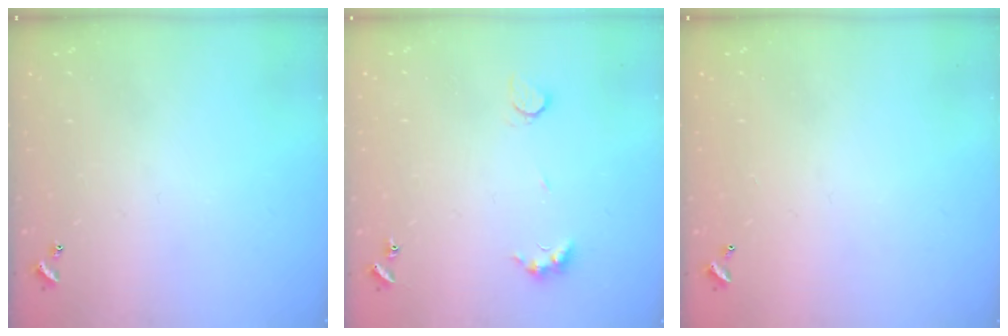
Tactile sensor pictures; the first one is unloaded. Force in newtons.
{"total": 4.5, "press": 4.4, "slide": 1.0}
{"total": 2.9, "press": 2.9, "slide": 0.1}